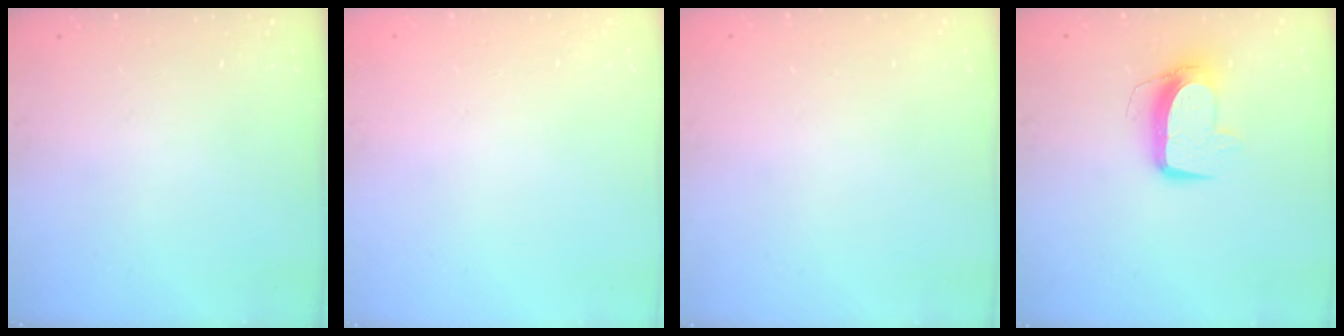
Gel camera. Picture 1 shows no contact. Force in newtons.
{"total": 0.0}
{"total": 0.0}
{"total": 10.9, "press": 10.9, "slide": 0.7}